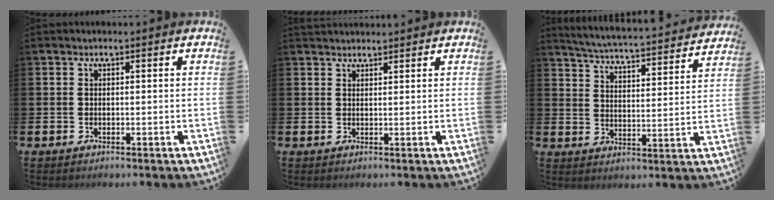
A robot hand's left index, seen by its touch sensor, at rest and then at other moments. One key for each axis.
{"total": 1.6, "fx": 1.5, "fy": 0.3, "fz": 0.0, "tx": 0.007, "ty": -0.005, "tz": 0.027}
{"total": 5.1, "fx": 4.9, "fy": 0.1, "fz": 1.3, "tx": -0.048, "ty": -0.043, "tz": 0.081}